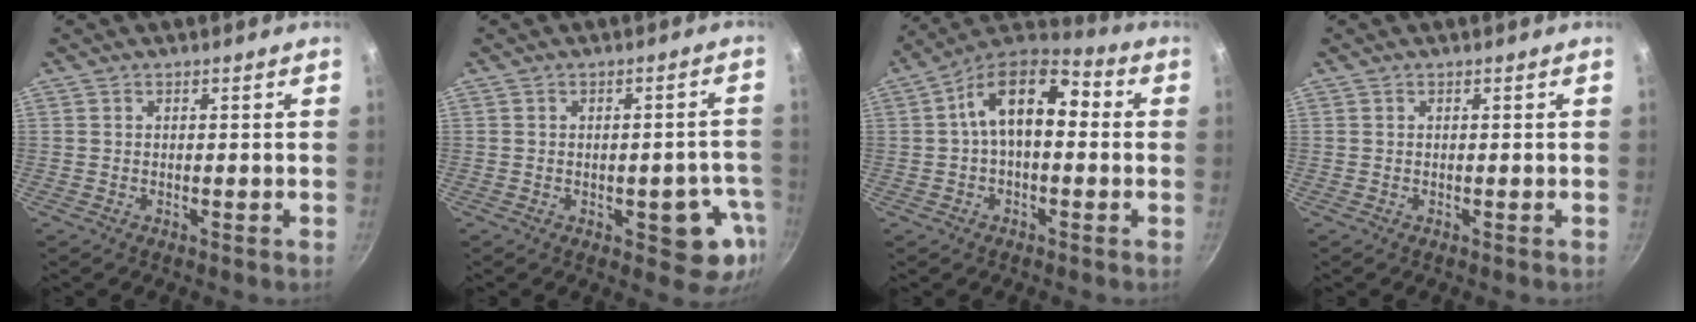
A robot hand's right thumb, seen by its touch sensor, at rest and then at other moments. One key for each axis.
{"total": 9.1, "fx": -3.0, "fy": 4.3, "fz": 7.4, "tx": -0.035, "ty": 0.011, "tz": -0.037}
{"total": 14.1, "fx": 1.5, "fy": 8.2, "fz": 11.4, "tx": -0.162, "ty": 0.038, "tz": 0.006}
{"total": 0.0}